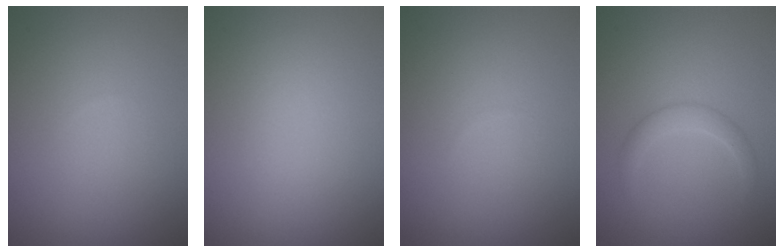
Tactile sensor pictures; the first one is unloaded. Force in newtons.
{"total": 0.0}
{"total": 0.0}
{"total": 1.7, "press": 1.7, "slide": 0.1}